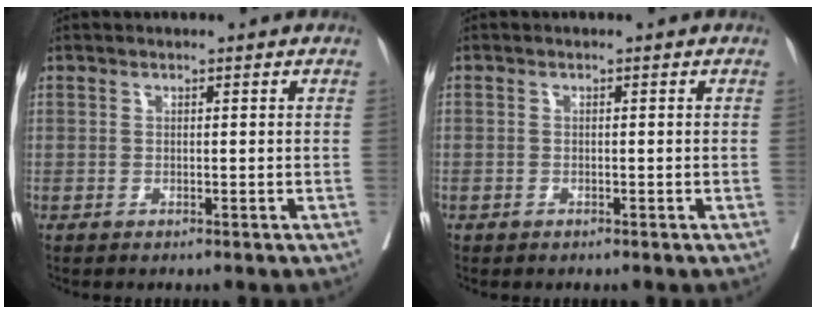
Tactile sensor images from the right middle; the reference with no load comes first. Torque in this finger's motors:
{"motor_torque": [0.99, -1.15, 0.07, -0.13]}